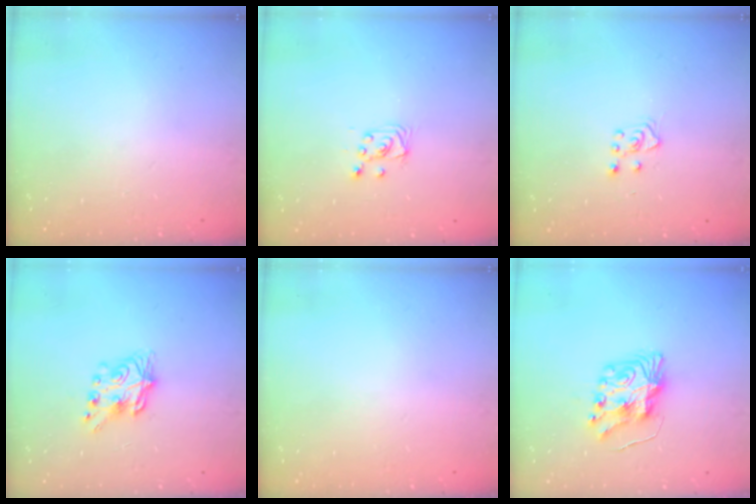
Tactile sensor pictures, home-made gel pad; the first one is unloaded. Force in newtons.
{"total": 3.5, "press": 3.5, "slide": 0.4}
{"total": 4.9, "press": 4.8, "slide": 0.8}
{"total": 7.2, "press": 7.2, "slide": 0.4}
{"total": 0.0}
{"total": 8.5, "press": 8.5, "slide": 0.4}